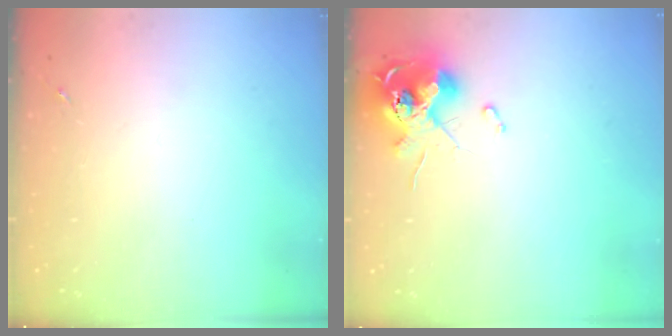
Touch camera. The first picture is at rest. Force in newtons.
{"total": 12.4, "press": 12.3, "slide": 1.1}